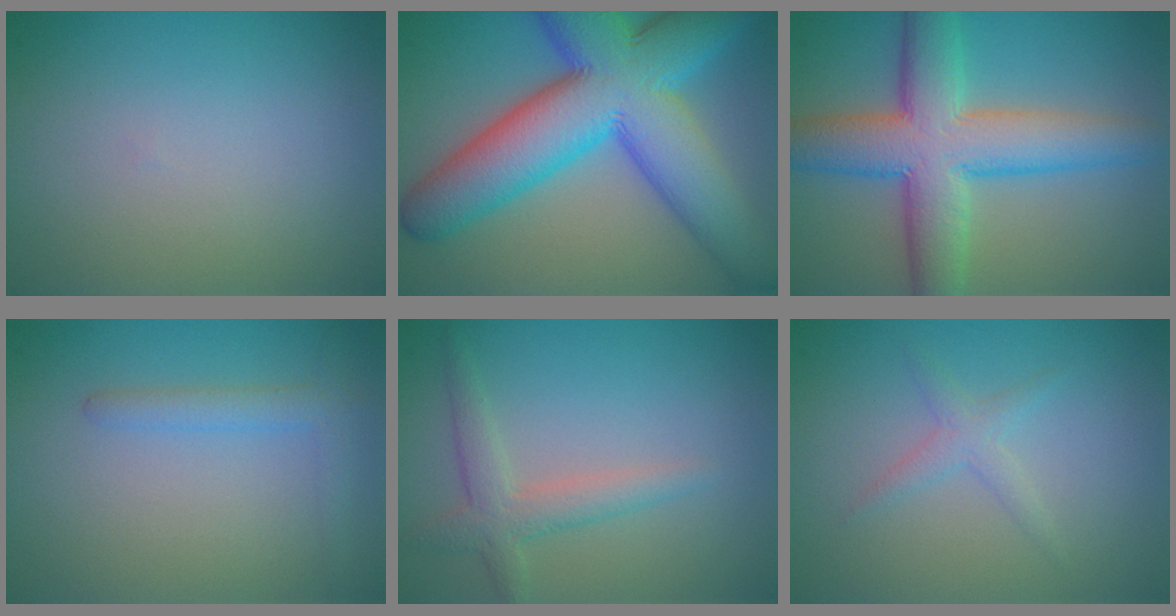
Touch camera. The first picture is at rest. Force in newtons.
{"total": 14.1, "press": 14.1, "slide": 0.4}
{"total": 9.1, "press": 9.1, "slide": 0.4}
{"total": 2.0, "press": 2.0, "slide": 0.2}
{"total": 2.7, "press": 2.7, "slide": 0.1}
{"total": 1.4, "press": 1.4, "slide": 0.0}